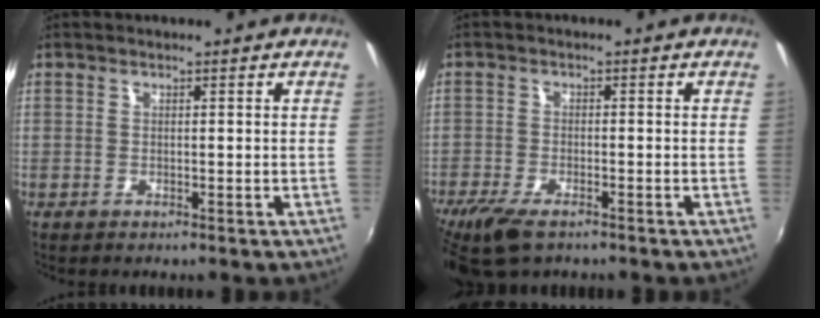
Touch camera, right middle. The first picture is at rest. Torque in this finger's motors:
{"motor_torque": [1.08, -1.06, 0.23, 0.08]}